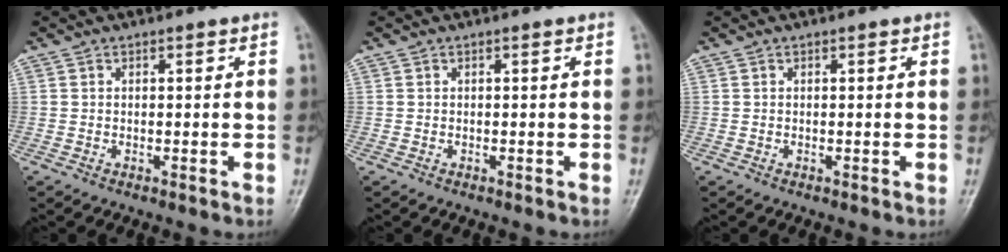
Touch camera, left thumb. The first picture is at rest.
{"total": 0.0}
{"total": 0.0}